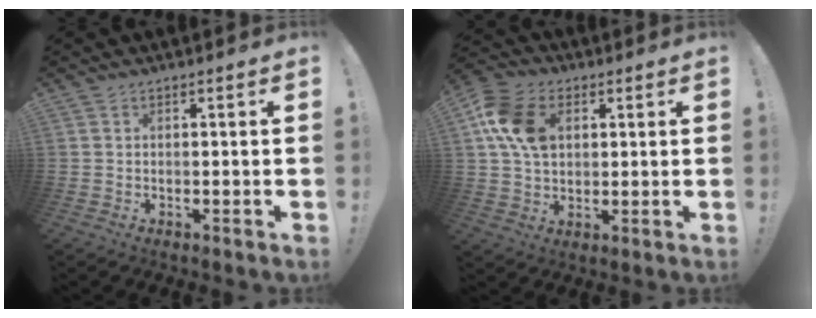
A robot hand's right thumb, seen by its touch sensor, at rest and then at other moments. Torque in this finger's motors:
{"motor_torque": [0.54, 0.59, 0.63, 0.62, 0.11]}